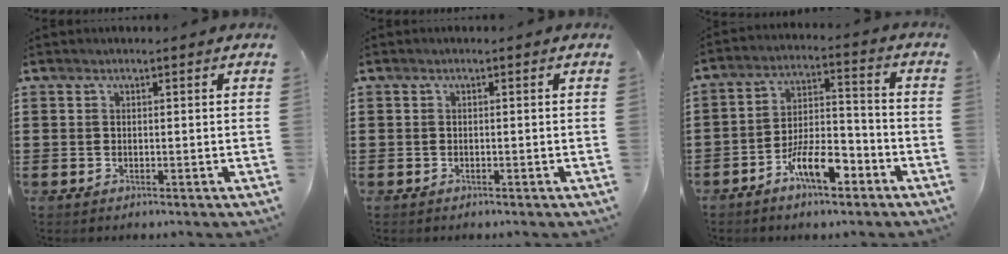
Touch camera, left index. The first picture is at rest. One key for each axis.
{"total": 0.0}
{"total": 8.9, "fx": -5.6, "fy": 3.1, "fz": 6.2, "tx": -0.122, "ty": 0.011, "tz": -0.104}